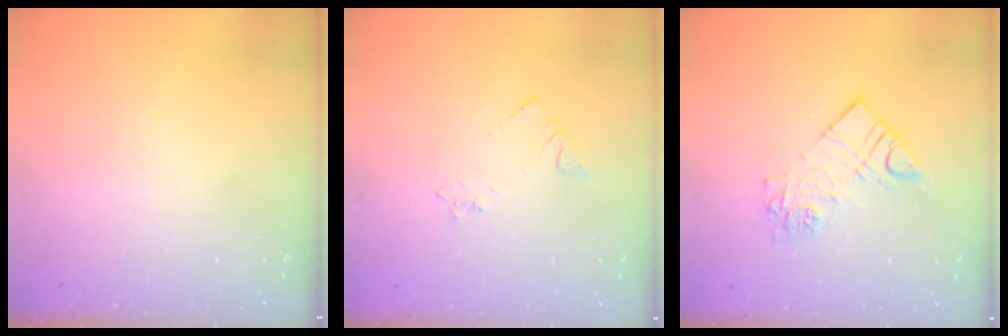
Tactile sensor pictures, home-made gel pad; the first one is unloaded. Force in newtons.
{"total": 1.9, "press": 1.9, "slide": 0.3}
{"total": 9.4, "press": 9.4, "slide": 0.5}